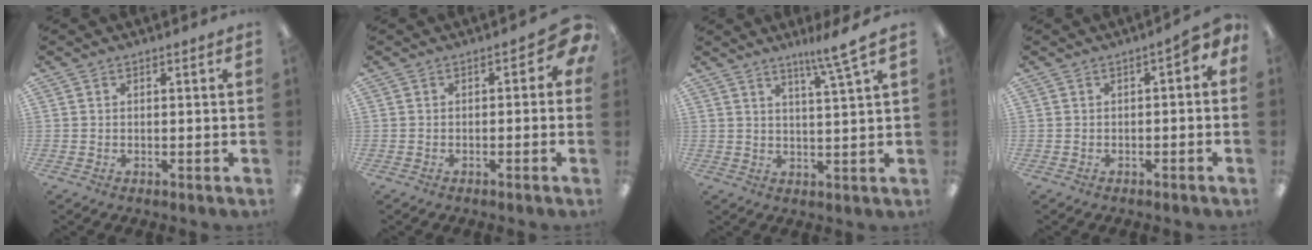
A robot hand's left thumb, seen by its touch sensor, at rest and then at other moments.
{"total": 3.8, "force": [0.0, 2.5, 2.8], "torque": [-0.034, 0.000, -0.001]}
{"total": 6.3, "force": [4.7, -0.6, 4.1], "torque": [-0.069, -0.028, 0.073]}
{"total": 3.1, "force": [-0.6, 1.8, 2.5], "torque": [-0.039, 0.008, -0.014]}